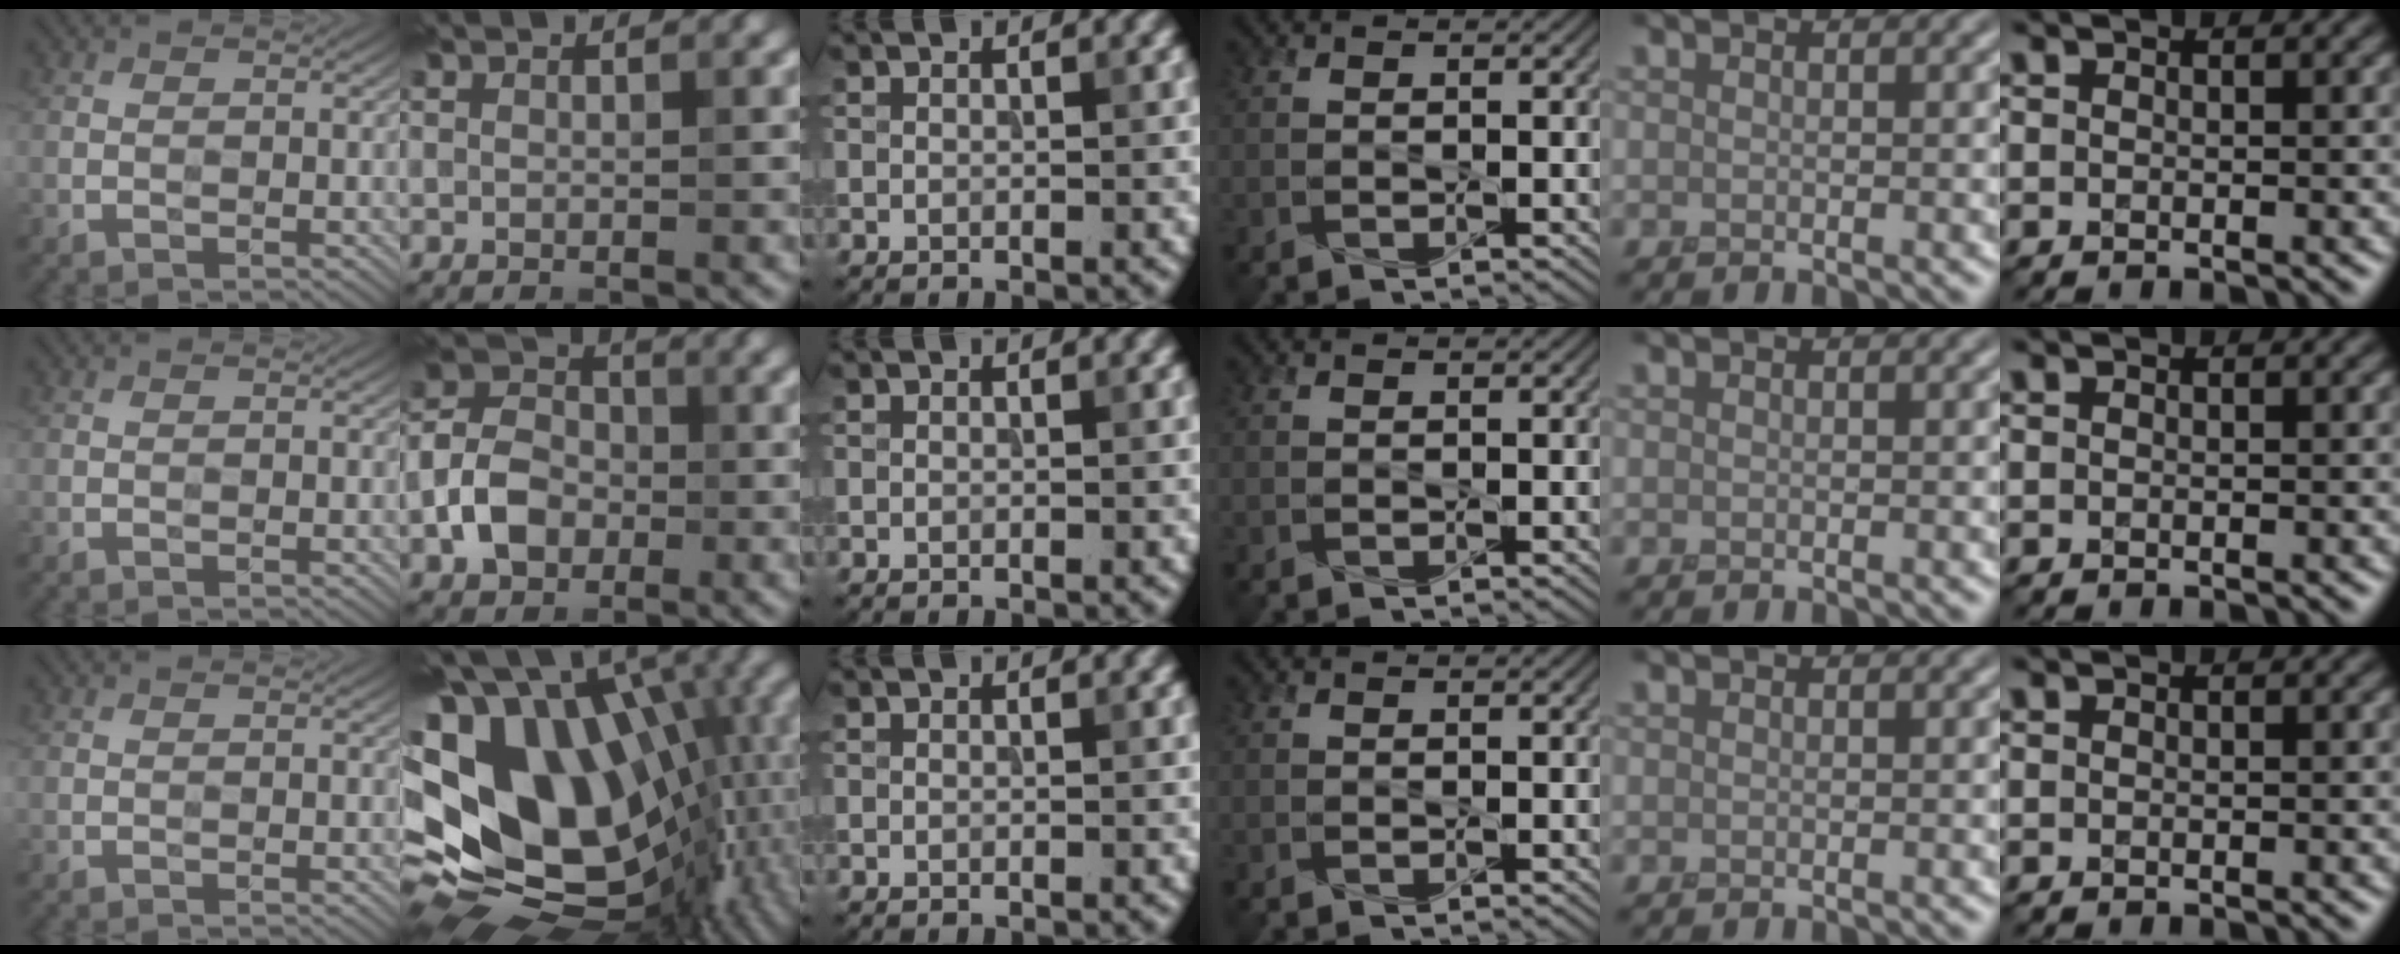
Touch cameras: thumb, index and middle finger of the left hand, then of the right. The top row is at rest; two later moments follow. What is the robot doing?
{"motion": "press", "object": "joystick"}